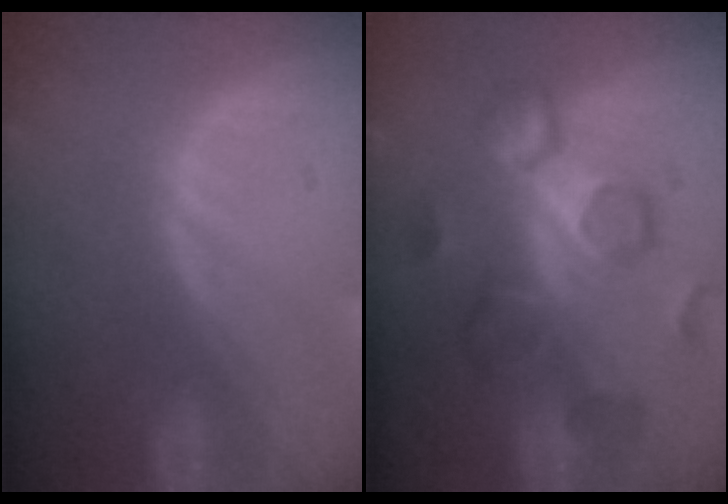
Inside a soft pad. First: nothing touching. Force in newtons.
{"total": 8.7, "press": 8.5, "slide": 1.6}